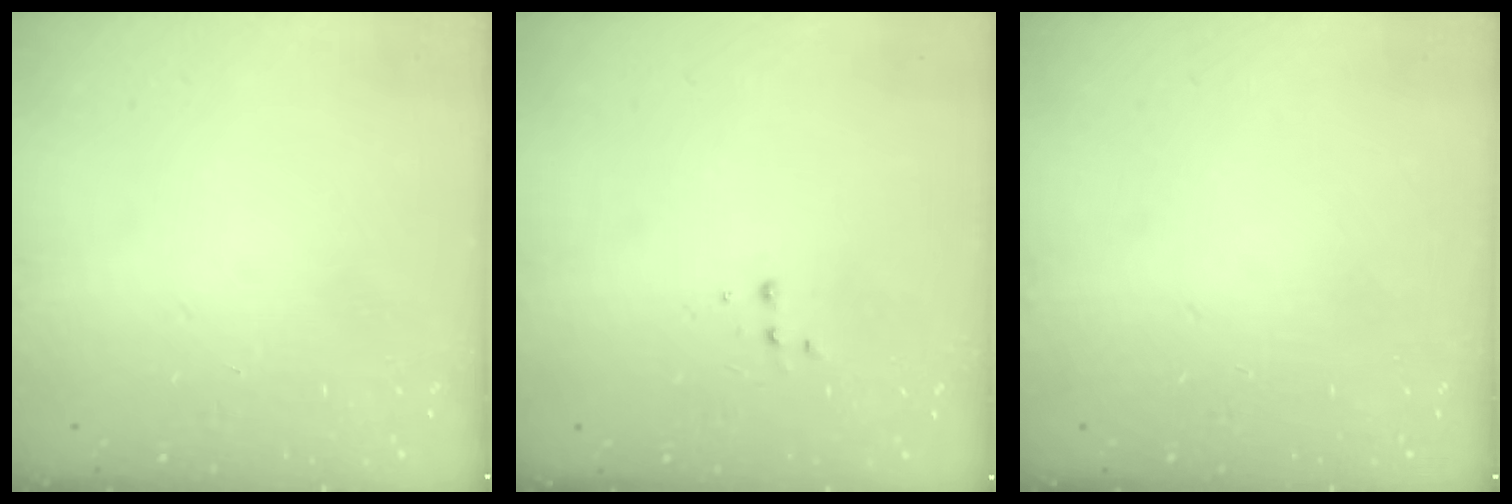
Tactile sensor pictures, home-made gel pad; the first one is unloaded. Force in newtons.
{"total": 1.9, "press": 1.9, "slide": 0.2}
{"total": 0.0}